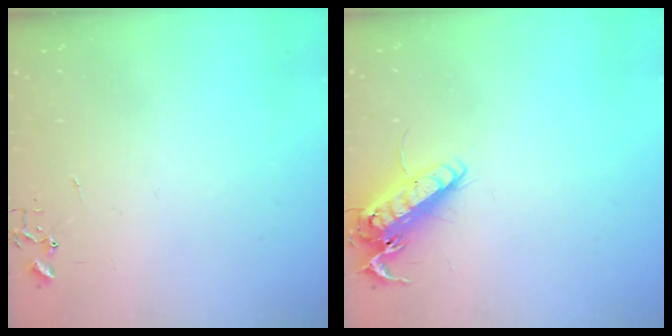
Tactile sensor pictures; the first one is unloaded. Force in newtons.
{"total": 15.0, "press": 14.7, "slide": 2.5}